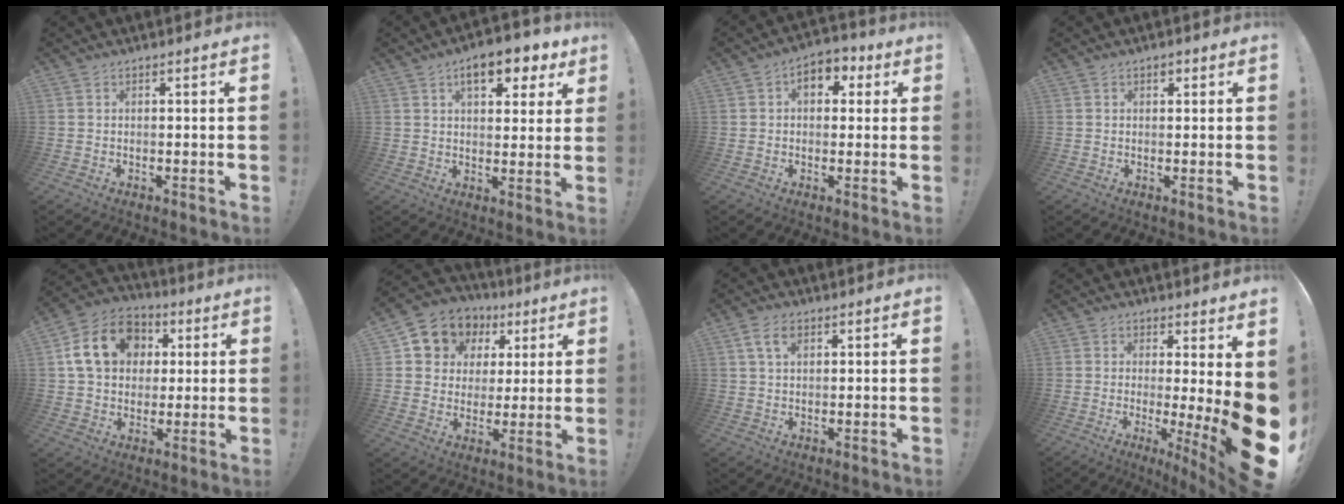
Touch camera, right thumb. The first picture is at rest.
{"total": 10.1, "force": [5.6, 4.8, 6.9], "torque": [-0.086, -0.028, 0.094]}
{"total": 7.3, "force": [2.3, 5.1, 4.7], "torque": [-0.060, -0.001, 0.037]}
{"total": 1.2, "force": [0.6, 0.9, 0.5], "torque": [-0.006, 0.001, 0.010]}
{"total": 16.8, "force": [4.9, 13.2, 9.2], "torque": [-0.144, 0.008, 0.101]}
{"total": 9.6, "force": [3.8, 8.5, 2.4], "torque": [-0.038, -0.026, 0.078]}
{"total": 4.8, "force": [2.1, 2.7, 3.3], "torque": [-0.059, -0.002, 0.040]}
{"total": 11.0, "force": [-0.8, 0.3, 11.0], "torque": [-0.127, -0.045, -0.006]}